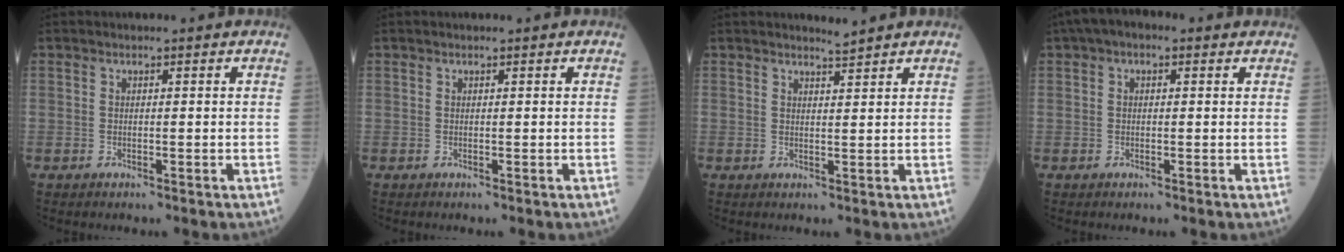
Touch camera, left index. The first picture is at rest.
{"total": 0.0}
{"total": 1.5, "force": [1.4, -0.5, -0.2], "torque": [-0.008, -0.008, 0.027]}
{"total": 3.7, "force": [1.8, 1.9, 2.6], "torque": [-0.049, 0.026, 0.021]}